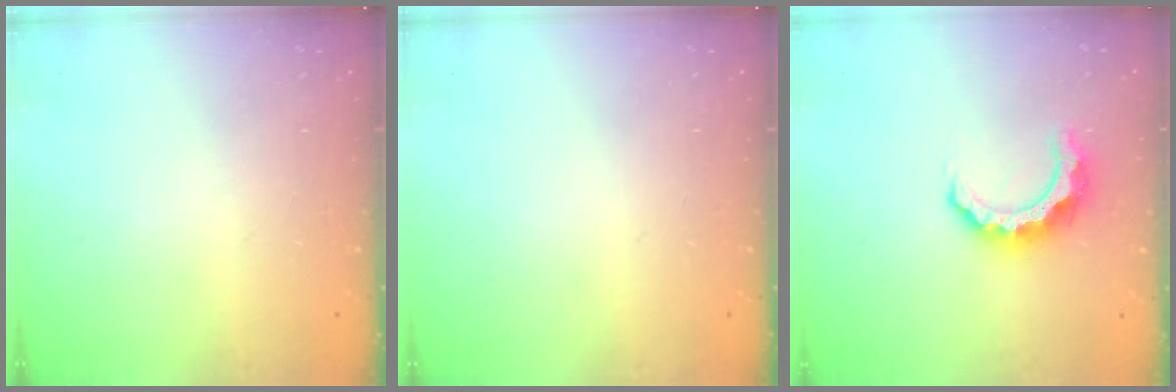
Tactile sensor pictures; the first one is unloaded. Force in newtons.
{"total": 0.0}
{"total": 9.8, "press": 9.7, "slide": 0.9}